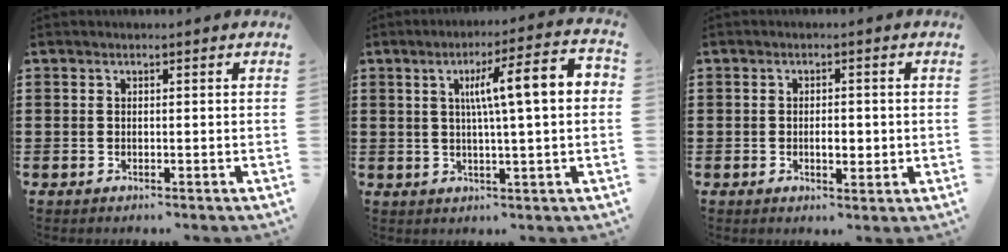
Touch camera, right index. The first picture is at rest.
{"total": 9.7, "force": [1.8, 0.9, 9.5], "torque": [-0.172, 0.002, 0.020]}
{"total": 2.8, "force": [-0.3, 1.3, 2.5], "torque": [-0.047, 0.003, -0.006]}